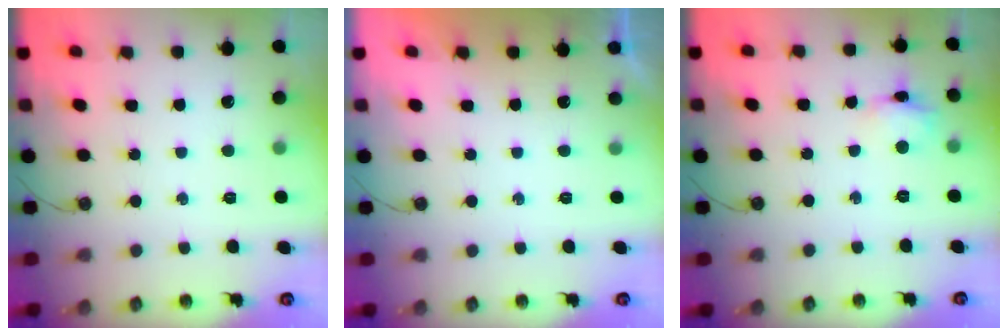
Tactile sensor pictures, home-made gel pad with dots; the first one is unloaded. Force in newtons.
{"total": 0.0}
{"total": 5.9, "press": 5.9, "slide": 0.4}